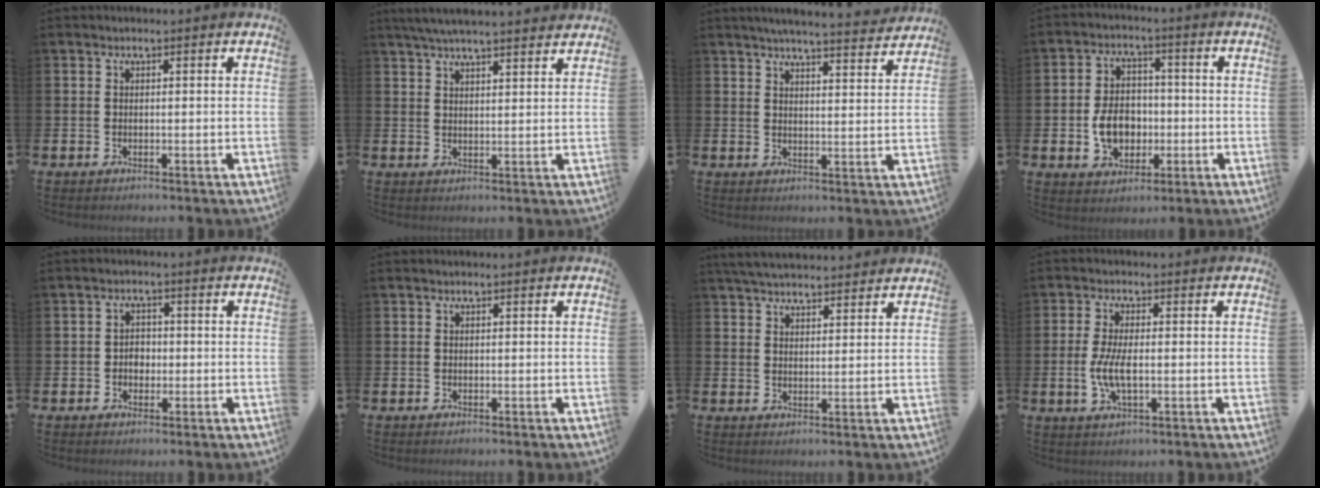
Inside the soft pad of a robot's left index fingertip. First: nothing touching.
{"total": 4.8, "force": [4.5, 0.2, 1.7], "torque": [-0.044, -0.012, 0.082]}
{"total": 5.1, "force": [5.0, -0.3, 1.2], "torque": [-0.030, -0.033, 0.086]}
{"total": 6.6, "force": [-1.2, 5.2, 3.9], "torque": [-0.071, 0.008, -0.026]}
{"total": 2.2, "force": [-0.4, 1.9, 1.2], "torque": [-0.010, 0.002, -0.014]}
{"total": 0.0}
{"total": 4.6, "force": [4.5, 0.7, 0.8], "torque": [-0.023, -0.018, 0.083]}
{"total": 4.6, "force": [-0.5, 1.8, 4.2], "torque": [-0.090, 0.000, -0.013]}